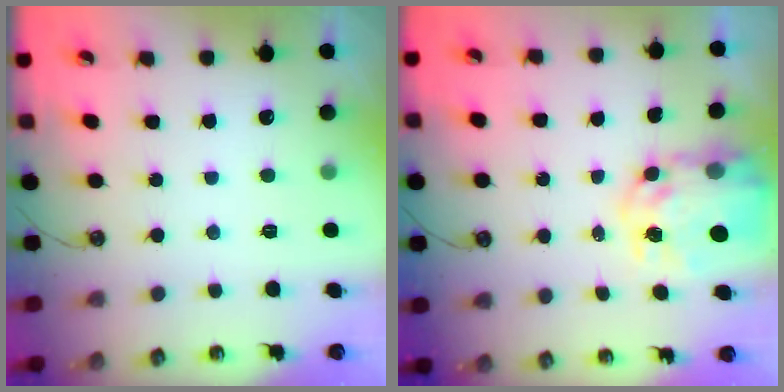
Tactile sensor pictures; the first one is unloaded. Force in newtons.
{"total": 10.6, "press": 10.5, "slide": 0.8}